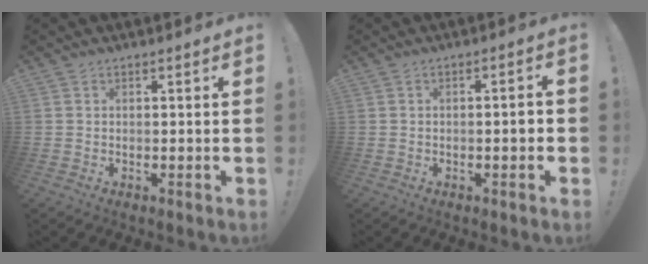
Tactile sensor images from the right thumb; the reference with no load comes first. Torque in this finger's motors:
{"motor_torque": [-0.18, -0.37, 0.04, 0.23, 0.08]}